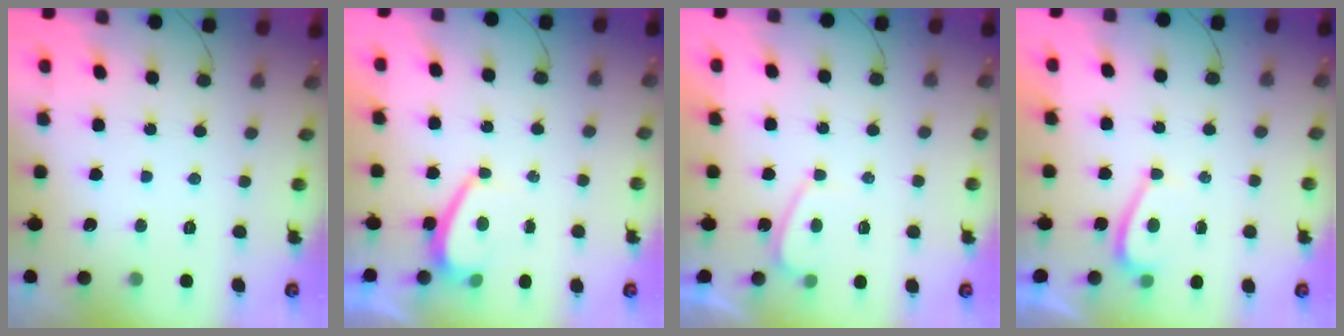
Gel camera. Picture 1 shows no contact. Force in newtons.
{"total": 1.2, "press": 1.1, "slide": 0.5}
{"total": 1.6, "press": 1.5, "slide": 0.6}
{"total": 1.4, "press": 1.3, "slide": 0.5}